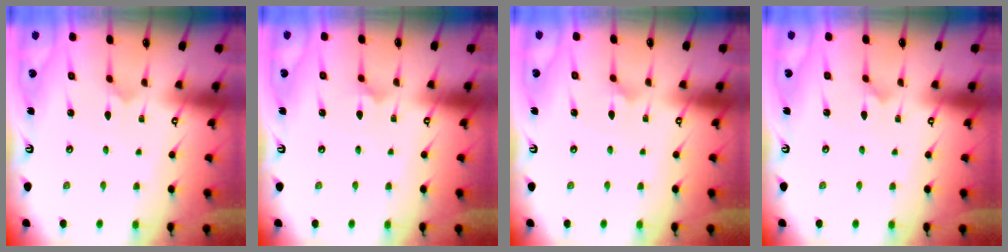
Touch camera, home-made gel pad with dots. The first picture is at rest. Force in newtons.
{"total": 2.3, "press": 2.3, "slide": 0.2}
{"total": 2.7, "press": 2.6, "slide": 0.3}
{"total": 0.6, "press": 0.6, "slide": 0.1}